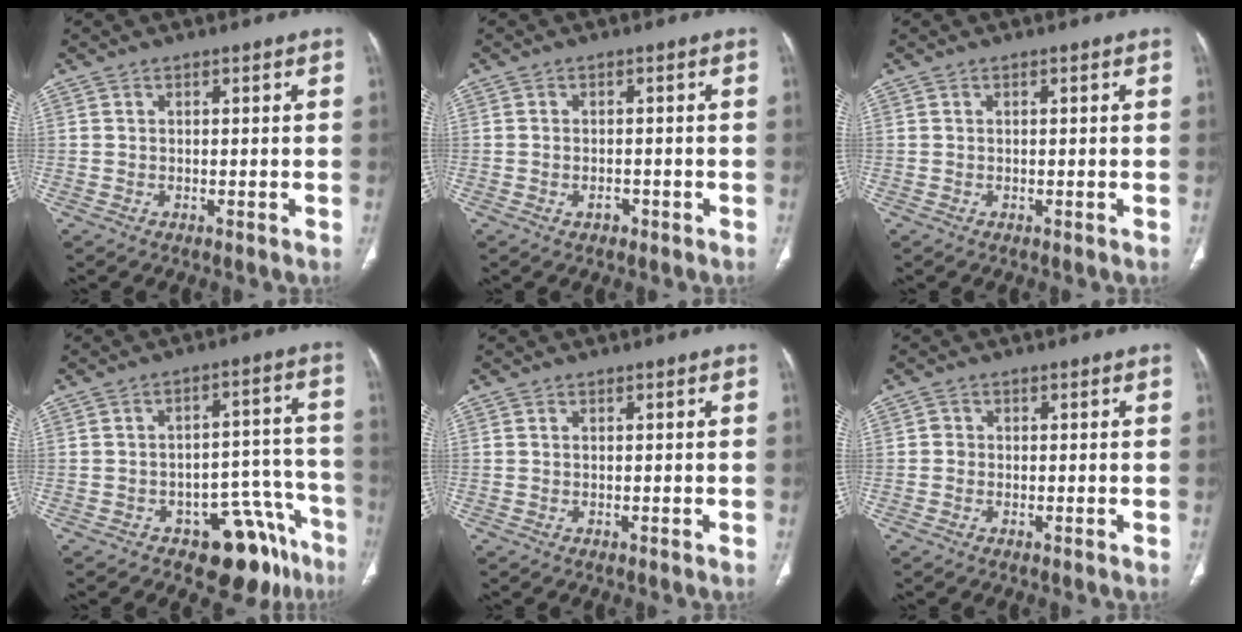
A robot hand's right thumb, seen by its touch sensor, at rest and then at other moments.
{"total": 1.6, "force": [-0.8, 1.1, 0.8], "torque": [-0.012, 0.010, -0.009]}
{"total": 0.0}
{"total": 13.1, "force": [-8.8, 6.8, 7.1], "torque": [-0.033, 0.086, -0.117]}
{"total": 0.0}
{"total": 1.0, "force": [-0.2, 1.0, 0.3], "torque": [0.001, 0.003, -0.006]}